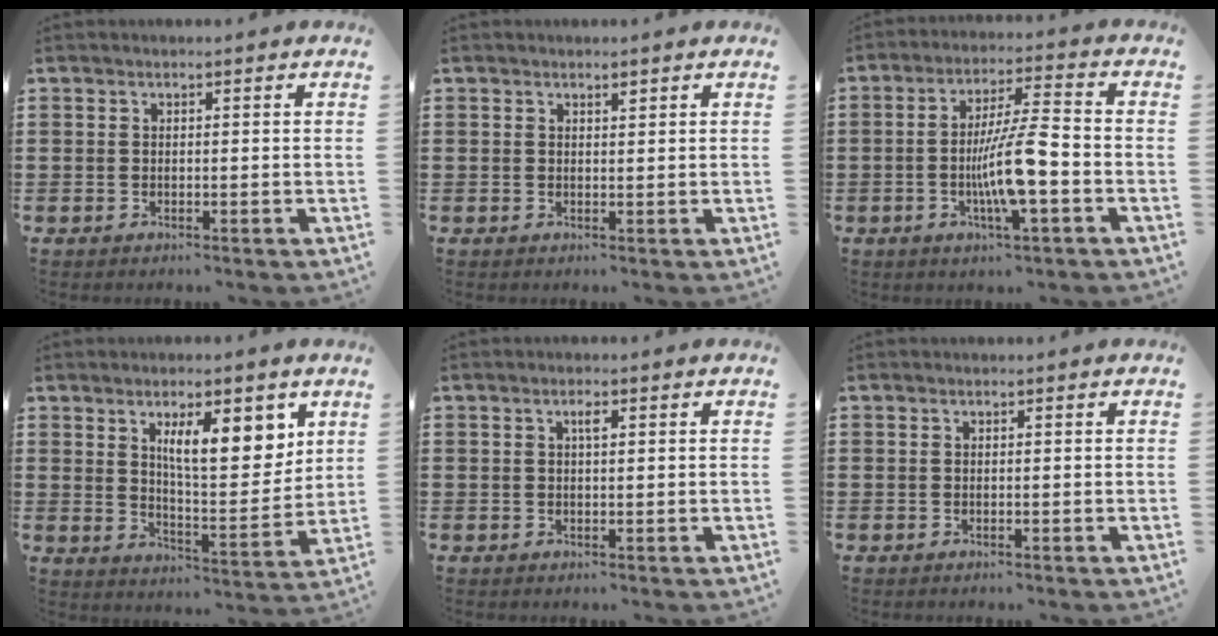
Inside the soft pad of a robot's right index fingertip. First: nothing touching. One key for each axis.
{"total": 1.0, "fx": 0.8, "fy": 0.3, "fz": 0.4, "tx": -0.009, "ty": 0.001, "tz": 0.016}
{"total": 11.2, "fx": -2.2, "fy": 3.3, "fz": 10.5, "tx": -0.178, "ty": -0.003, "tz": -0.043}
{"total": 10.2, "fx": 4.6, "fy": 3.5, "fz": 8.3, "tx": -0.130, "ty": -0.007, "tz": 0.073}
{"total": 1.5, "fx": 0.5, "fy": 0.4, "fz": 1.4, "tx": -0.029, "ty": 0.005, "tz": 0.008}
{"total": 0.0}